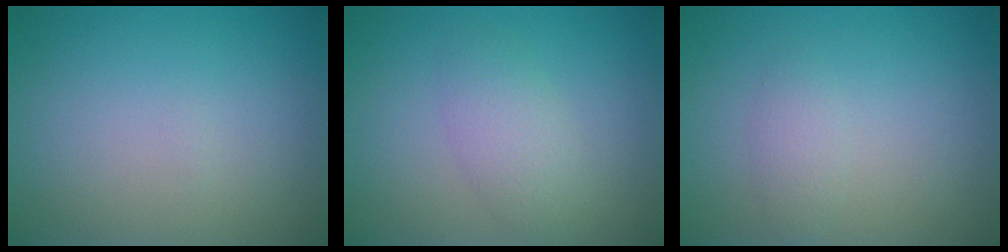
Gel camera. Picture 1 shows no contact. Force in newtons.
{"total": 2.7, "press": 2.7, "slide": 0.1}
{"total": 1.3, "press": 1.3, "slide": 0.1}